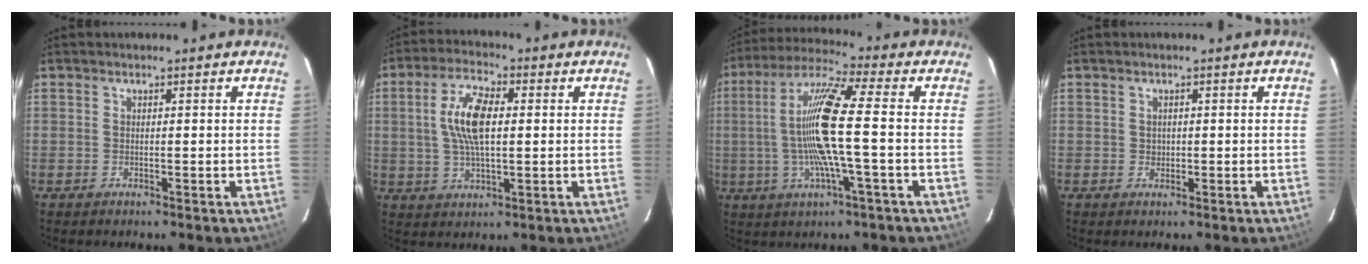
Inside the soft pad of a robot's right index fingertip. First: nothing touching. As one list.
[{"total": 9.4, "force": [1.2, 3.8, 8.5], "torque": [-0.168, 0.012, 0.022]}, {"total": 13.9, "force": [-1.2, 0.1, 13.8], "torque": [-0.267, 0.002, -0.026]}, {"total": 1.1, "force": [0.0, 1.1, 0.2], "torque": [0.002, 0.002, 0.001]}]